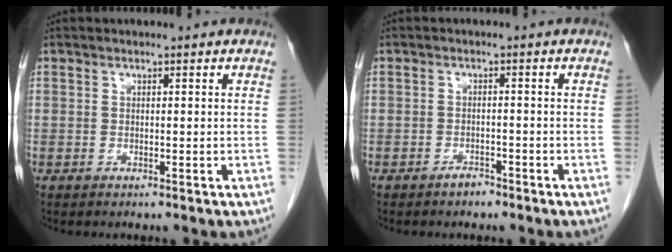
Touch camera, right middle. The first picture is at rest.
{"total": 1.6, "force": [-1.4, 0.6, 0.6], "torque": [-0.014, 0.000, -0.021]}